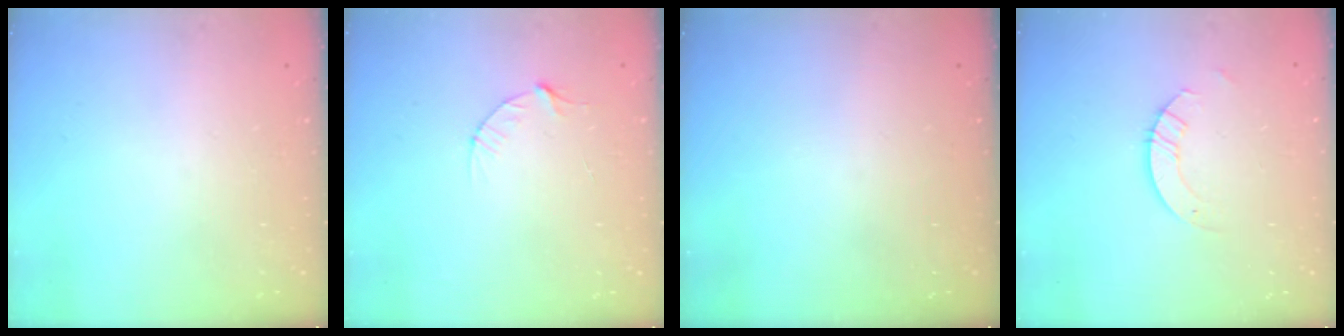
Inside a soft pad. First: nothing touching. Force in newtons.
{"total": 4.1, "press": 4.1, "slide": 0.4}
{"total": 0.0}
{"total": 2.6, "press": 2.6, "slide": 0.2}